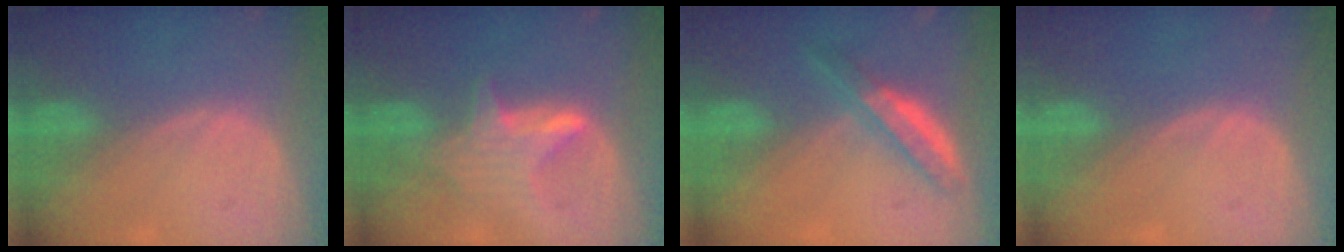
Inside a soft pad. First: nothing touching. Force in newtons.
{"total": 5.1, "press": 5.1, "slide": 0.5}
{"total": 4.6, "press": 4.6, "slide": 0.1}
{"total": 0.0}